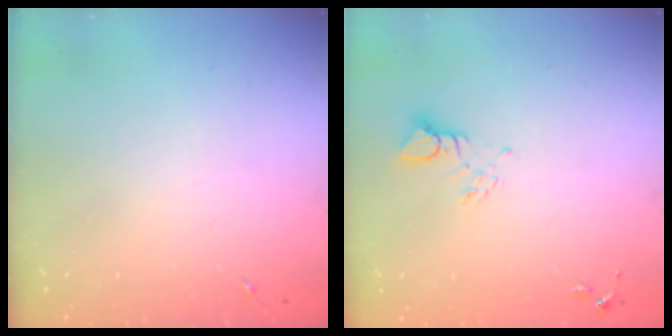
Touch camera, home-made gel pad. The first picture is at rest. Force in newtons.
{"total": 3.8, "press": 3.8, "slide": 0.3}